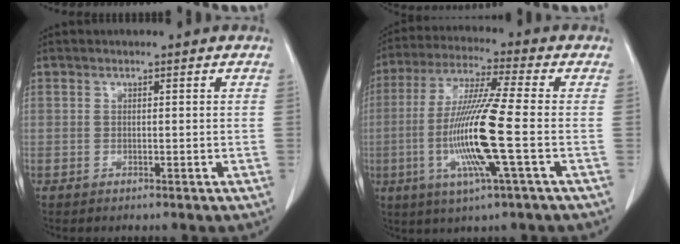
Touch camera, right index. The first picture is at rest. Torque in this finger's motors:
{"motor_torque": [2.14, 0.00, 1.05, 0.21]}